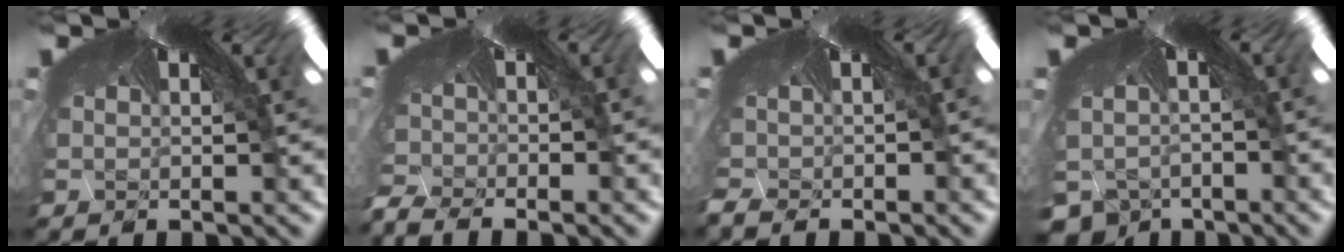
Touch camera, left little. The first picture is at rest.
{"total": 6.5, "force": [-6.4, 0.5, 0.8], "torque": [-0.036, -0.076, -0.069]}
{"total": 2.7, "force": [-2.7, 0.3, -0.2], "torque": [-0.034, -0.028, -0.018]}
{"total": 5.3, "force": [-4.8, 2.2, -0.1], "torque": [-0.034, -0.051, -0.038]}